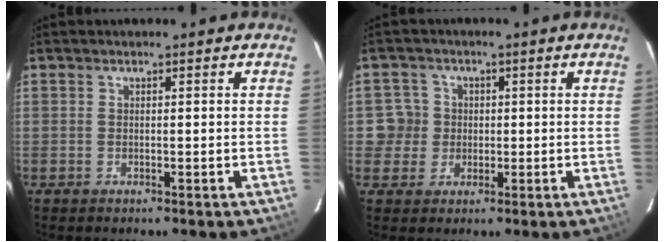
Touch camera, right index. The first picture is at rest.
{"total": 4.4, "force": [-0.1, 4.4, 0.2], "torque": [0.009, 0.015, 0.000]}